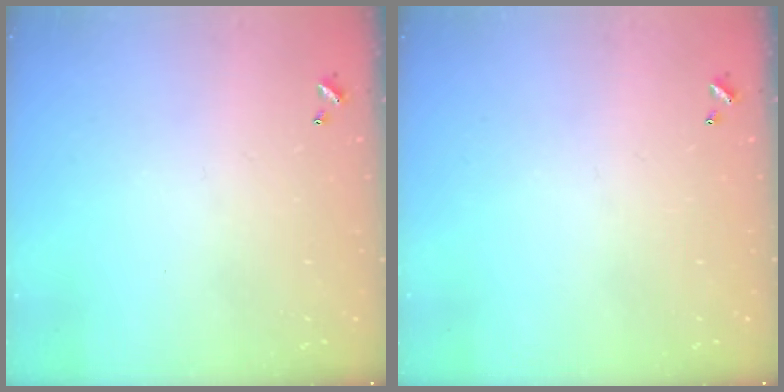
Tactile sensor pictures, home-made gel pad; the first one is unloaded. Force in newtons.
{"total": 0.0}